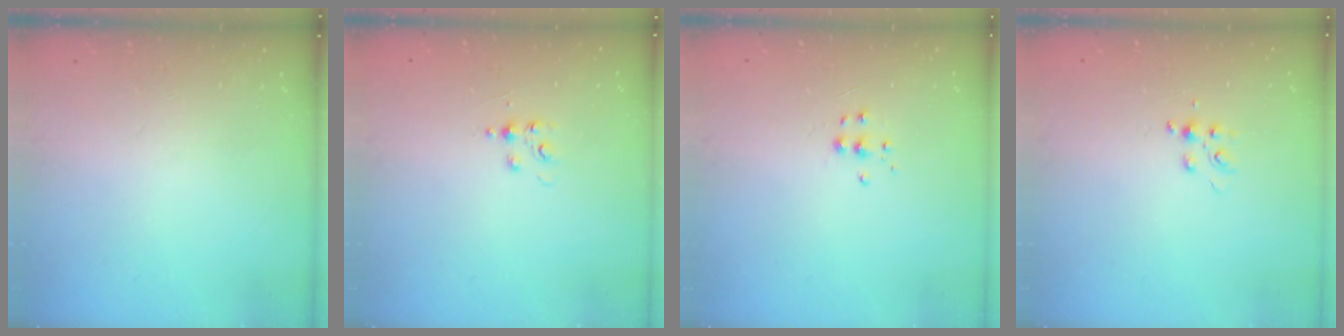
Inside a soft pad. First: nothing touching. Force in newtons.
{"total": 3.7, "press": 3.6, "slide": 0.5}
{"total": 4.7, "press": 4.6, "slide": 0.3}
{"total": 5.0, "press": 4.9, "slide": 0.6}